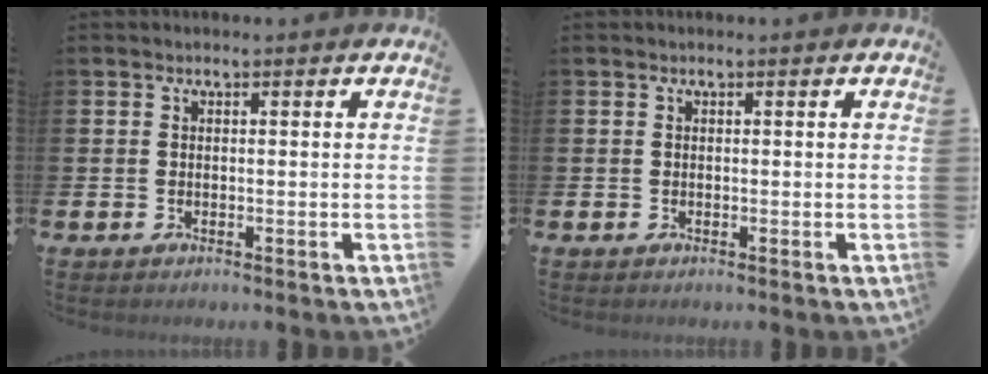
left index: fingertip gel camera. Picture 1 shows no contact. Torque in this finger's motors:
{"motor_torque": [-0.07, 0.04, -0.01, 0.01]}